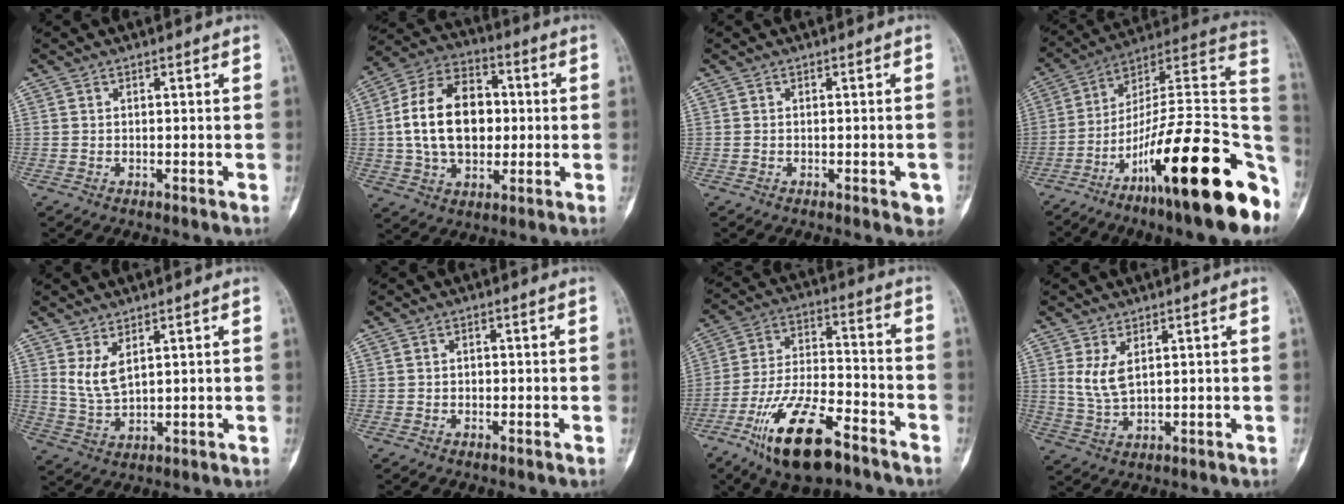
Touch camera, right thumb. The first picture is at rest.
{"total": 17.3, "force": [0.7, 11.7, 12.8], "torque": [-0.205, 0.022, 0.010]}
{"total": 2.4, "force": [-1.0, 0.8, 2.0], "torque": [-0.014, 0.002, -0.012]}
{"total": 28.0, "force": [-12.0, 6.4, 24.5], "torque": [-0.300, 0.073, -0.190]}
{"total": 5.2, "force": [2.5, 2.0, 4.1], "torque": [-0.083, -0.021, 0.063]}
{"total": 0.6, "force": [-0.2, 0.6, 0.2], "torque": [0.001, 0.002, -0.007]}
{"total": 17.7, "force": [-10.6, 6.6, 12.6], "torque": [-0.228, 0.062, -0.187]}
{"total": 5.1, "force": [1.8, 2.2, 4.2], "torque": [-0.084, -0.012, 0.049]}